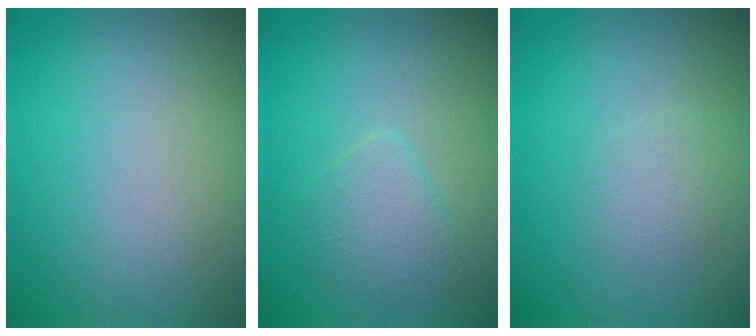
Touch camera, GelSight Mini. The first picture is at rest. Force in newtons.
{"total": 2.3, "press": 2.3, "slide": 0.0}
{"total": 1.3, "press": 1.3, "slide": 0.2}